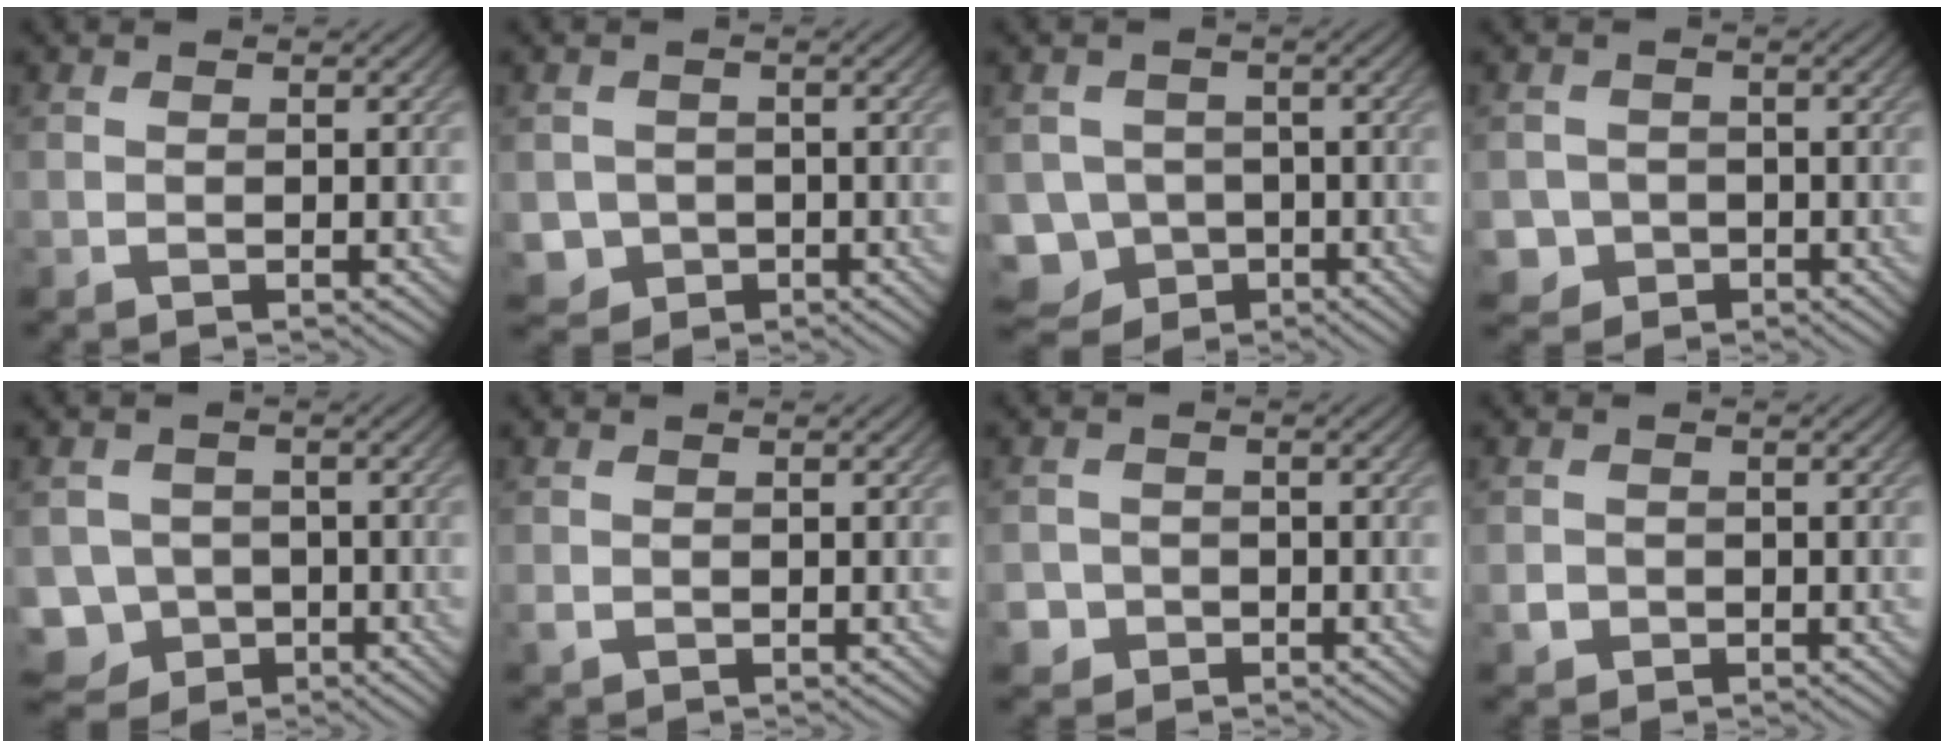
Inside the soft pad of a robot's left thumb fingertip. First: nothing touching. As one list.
[{"total": 3.1, "force": [-0.8, 2.9, 0.6], "torque": [-0.023, -0.015, -0.019]}, {"total": 7.9, "force": [-3.6, 6.7, 2.3], "torque": [-0.066, -0.026, -0.073]}, {"total": 3.0, "force": [-1.1, 2.7, 0.4], "torque": [-0.009, -0.009, -0.027]}, {"total": 6.8, "force": [-3.0, 5.8, 1.9], "torque": [-0.051, -0.022, -0.064]}, {"total": 0.8, "force": [-0.2, 0.7, 0.4], "torque": [-0.012, -0.005, -0.002]}, {"total": 2.6, "force": [-1.3, 2.3, 0.4], "torque": [-0.007, -0.003, -0.028]}, {"total": 1.5, "force": [-0.6, 1.4, 0.4], "torque": [-0.005, -0.006, -0.014]}]